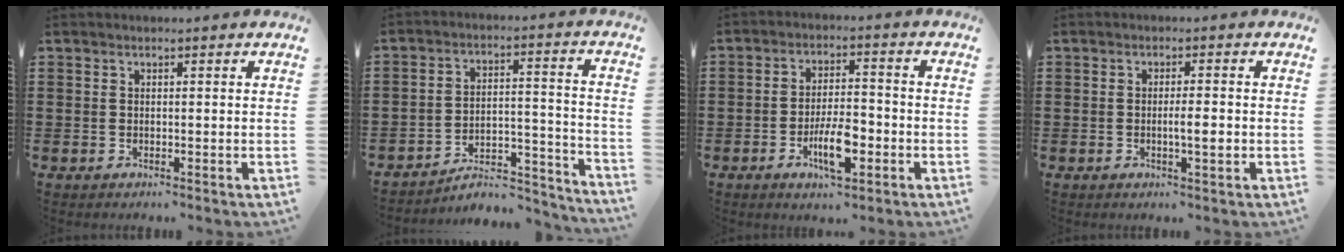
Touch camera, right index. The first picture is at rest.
{"total": 5.7, "force": [-5.3, 1.3, 1.9], "torque": [-0.031, 0.002, -0.105]}
{"total": 7.6, "force": [-2.9, 2.7, 6.5], "torque": [-0.132, -0.002, -0.054]}
{"total": 2.9, "force": [-0.6, 0.4, 2.8], "torque": [-0.048, -0.002, -0.011]}